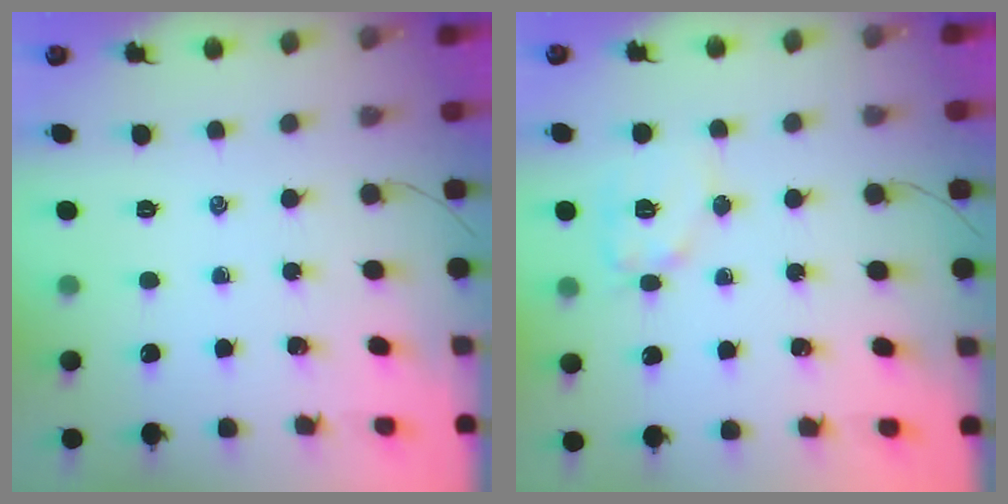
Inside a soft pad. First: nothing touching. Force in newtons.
{"total": 9.7, "press": 9.7, "slide": 0.7}